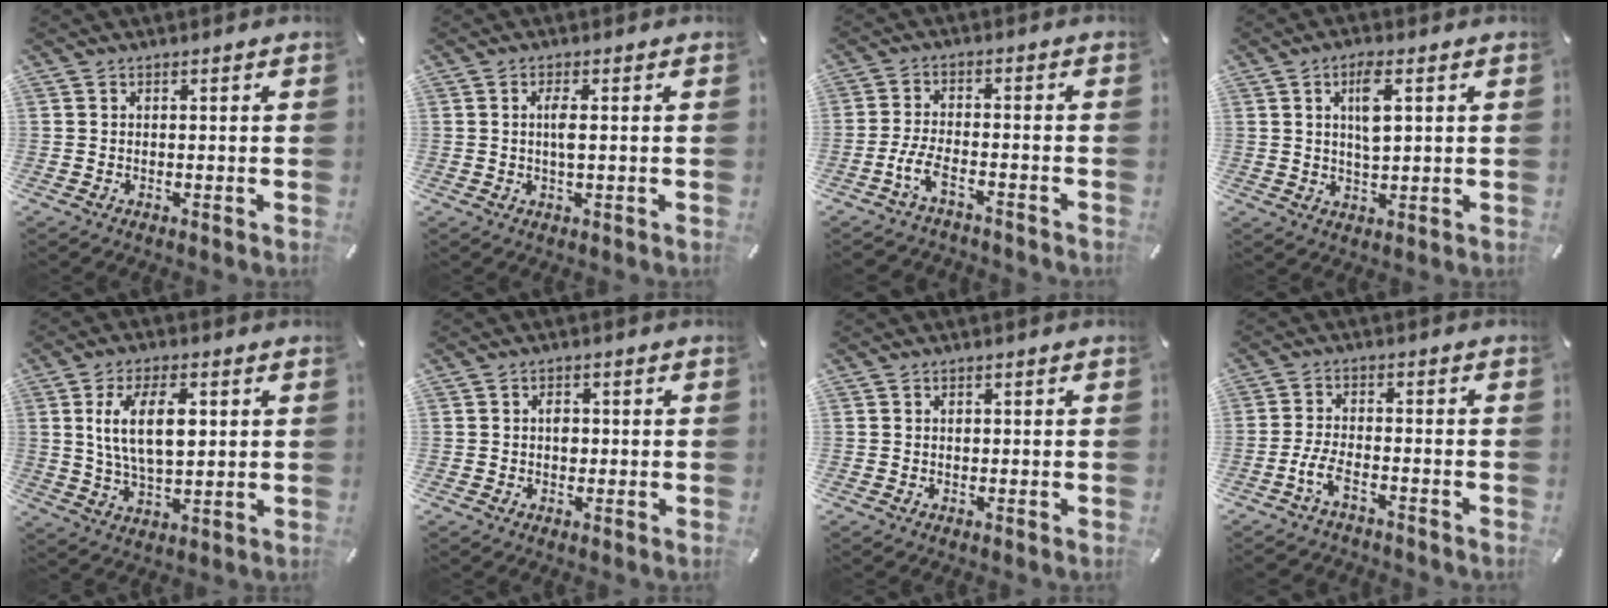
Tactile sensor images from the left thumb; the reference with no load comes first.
{"total": 3.2, "force": [0.2, 0.7, 3.1], "torque": [-0.061, -0.001, 0.002]}
{"total": 6.2, "force": [-3.9, 2.6, 4.1], "torque": [-0.099, 0.007, -0.077]}
{"total": 6.7, "force": [2.1, 2.5, 5.9], "torque": [-0.114, -0.003, 0.029]}
{"total": 12.0, "force": [2.9, 6.1, 10.0], "torque": [-0.192, -0.004, 0.043]}
{"total": 2.5, "force": [-0.1, 1.9, 1.6], "torque": [-0.016, -0.003, -0.007]}
{"total": 0.7, "force": [0.1, 0.6, 0.4], "torque": [-0.007, 0.001, 0.001]}
{"total": 5.5, "force": [-3.5, 2.2, 3.6], "torque": [-0.085, 0.008, -0.069]}